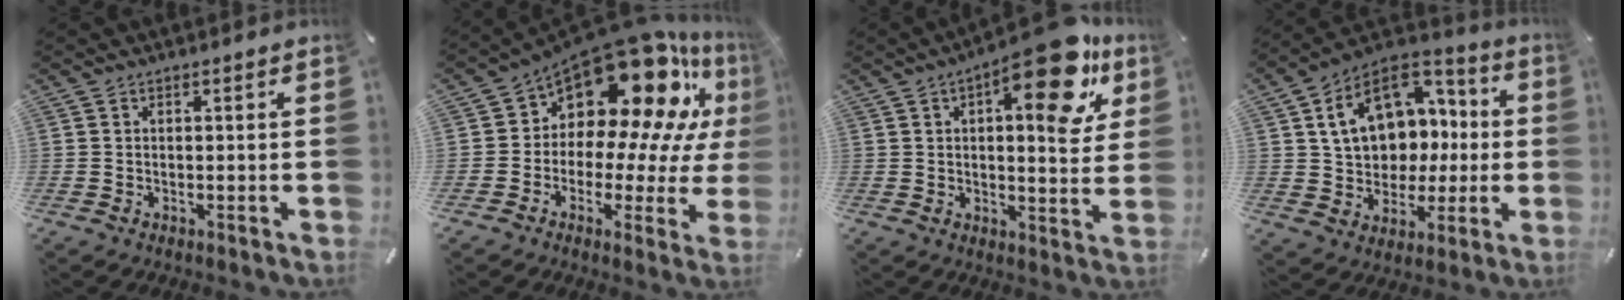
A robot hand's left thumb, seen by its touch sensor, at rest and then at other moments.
{"total": 18.5, "force": [12.3, 9.1, 10.4], "torque": [-0.161, -0.114, 0.208]}
{"total": 18.0, "force": [9.8, 6.2, 13.8], "torque": [-0.184, -0.056, 0.149]}
{"total": 16.6, "force": [3.9, 13.4, 8.9], "torque": [-0.167, -0.009, 0.082]}